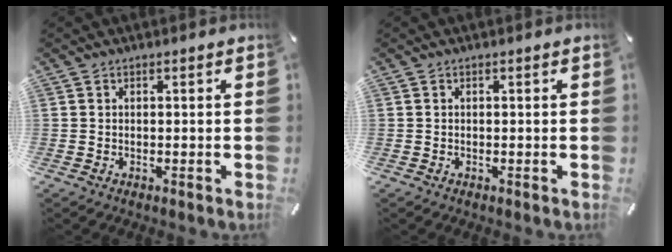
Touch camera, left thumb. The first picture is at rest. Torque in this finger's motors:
{"motor_torque": [0.07, 0.07, -0.01, -0.01, 0.00]}